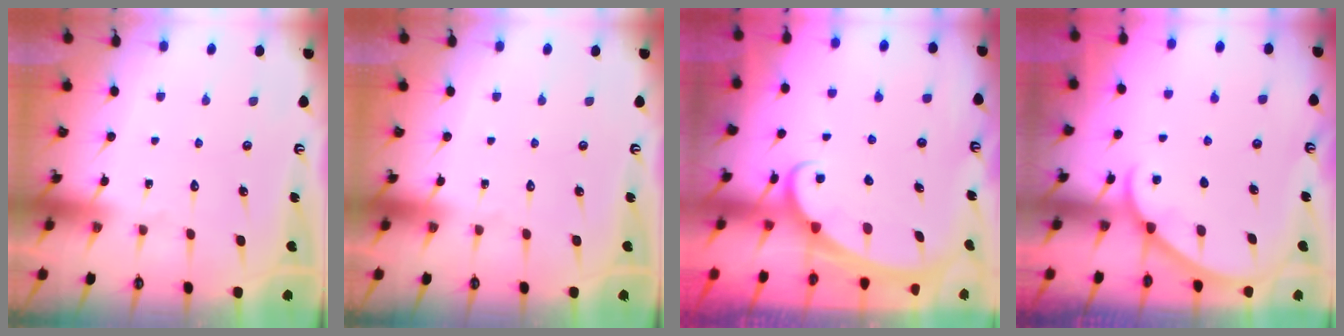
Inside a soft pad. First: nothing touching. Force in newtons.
{"total": 0.0}
{"total": 2.4, "press": 2.3, "slide": 0.3}
{"total": 1.8, "press": 1.8, "slide": 0.1}